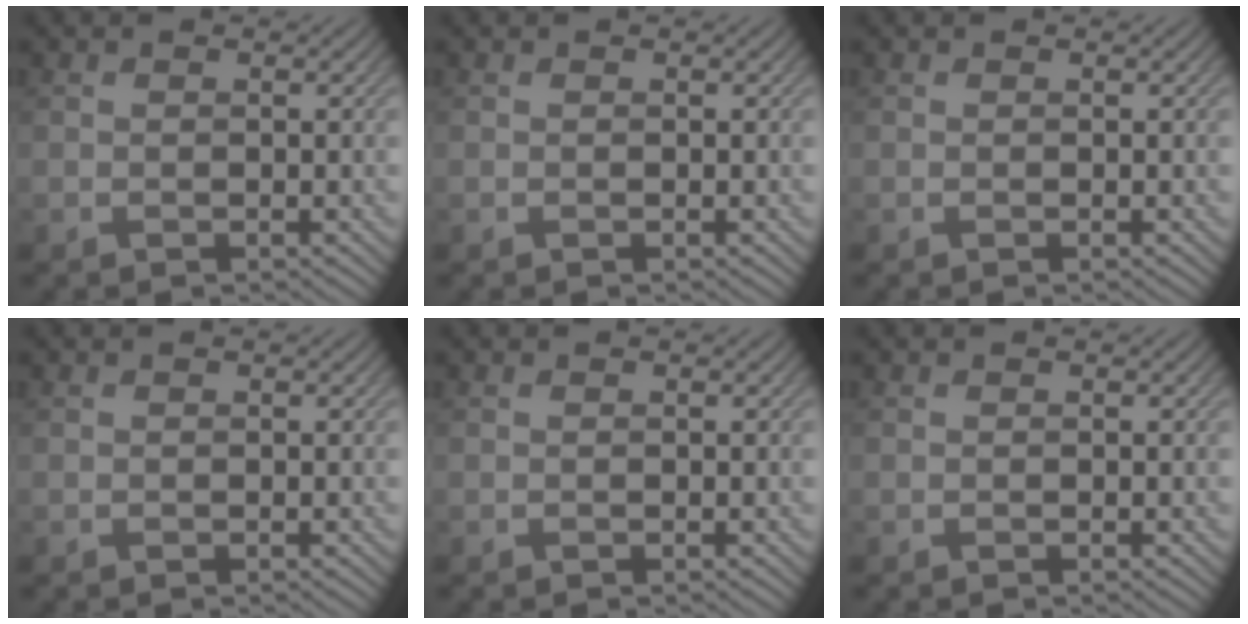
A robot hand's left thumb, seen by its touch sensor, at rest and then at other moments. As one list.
[{"total": 0.0}, {"total": 0.0}, {"total": 0.0}, {"total": 0.0}, {"total": 0.0}]